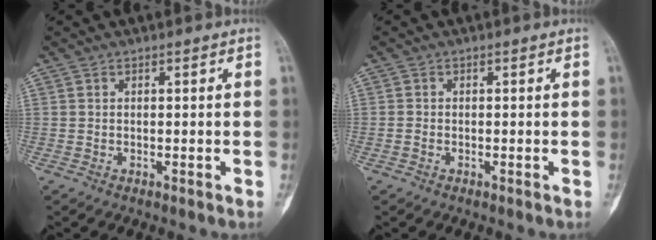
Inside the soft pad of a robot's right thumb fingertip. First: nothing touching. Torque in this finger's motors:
{"motor_torque": [-0.28, 0.38, -0.11, -0.18, -0.06]}